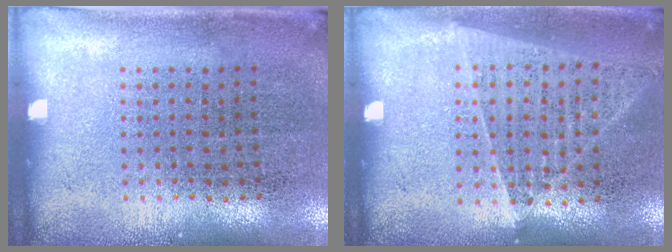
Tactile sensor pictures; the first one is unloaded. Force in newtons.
{"total": 1.2, "press": 1.1, "slide": 0.1}